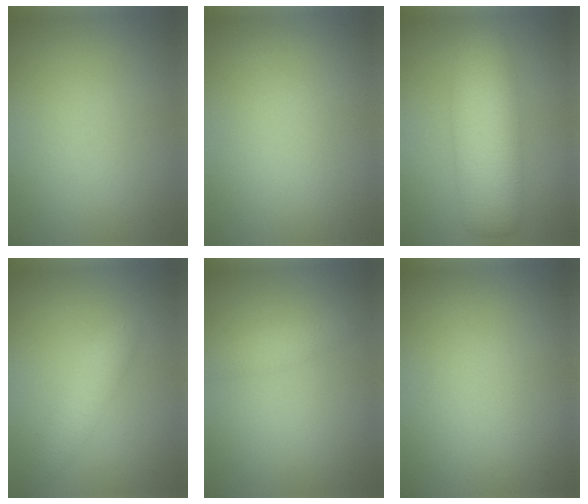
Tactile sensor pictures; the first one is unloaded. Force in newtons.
{"total": 0.0}
{"total": 7.6, "press": 7.6, "slide": 0.1}
{"total": 2.5, "press": 2.5, "slide": 0.0}
{"total": 1.6, "press": 1.6, "slide": 0.0}
{"total": 0.0}